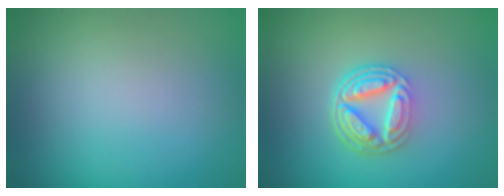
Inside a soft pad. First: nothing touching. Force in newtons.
{"total": 5.2, "press": 3.8, "slide": 3.5}